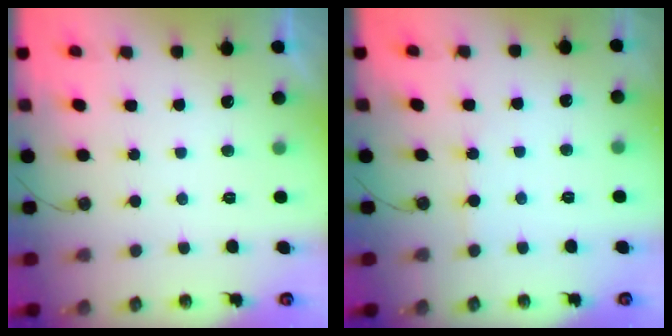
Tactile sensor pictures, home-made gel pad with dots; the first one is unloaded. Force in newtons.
{"total": 2.4, "press": 2.4, "slide": 0.3}